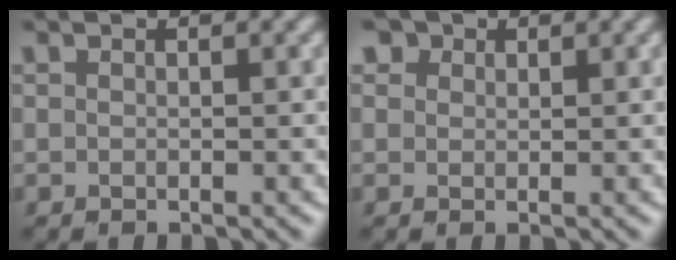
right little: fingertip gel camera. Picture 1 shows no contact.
{"total": 2.5, "force": [1.6, 1.7, 0.9], "torque": [-0.022, 0.001, 0.018]}